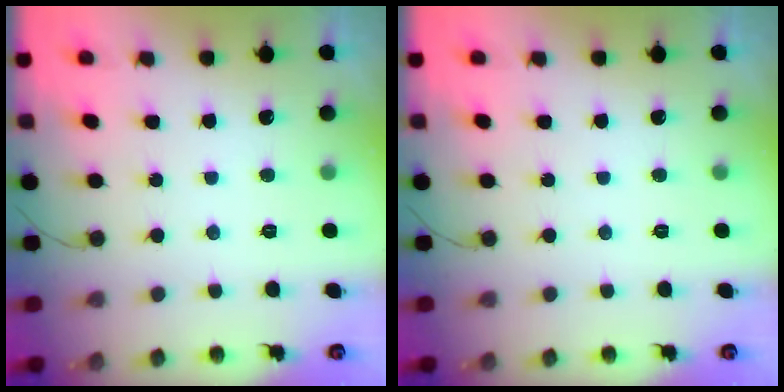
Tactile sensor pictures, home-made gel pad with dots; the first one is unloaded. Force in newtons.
{"total": 0.0}